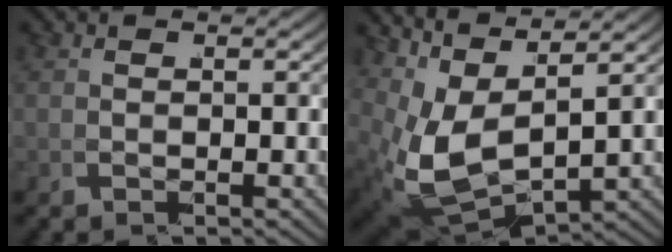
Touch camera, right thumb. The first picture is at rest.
{"total": 9.8, "force": [0.9, 6.5, 7.3], "torque": [-0.188, -0.061, 0.050]}